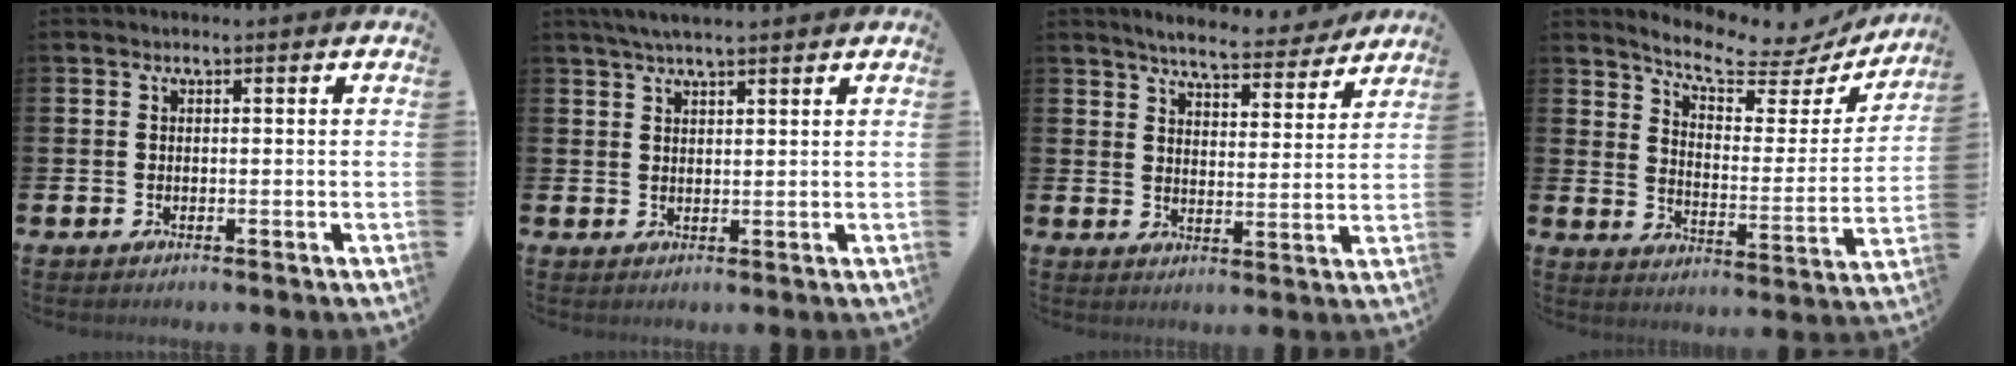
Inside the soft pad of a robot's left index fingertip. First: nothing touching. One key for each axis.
{"total": 3.5, "fx": 3.0, "fy": 0.4, "fz": 1.7, "tx": -0.033, "ty": -0.004, "tz": 0.054}
{"total": 5.7, "fx": 5.6, "fy": 0.6, "fz": 1.3, "tx": -0.029, "ty": -0.040, "tz": 0.092}
{"total": 7.2, "fx": 6.5, "fy": 1.8, "fz": 2.5, "tx": -0.069, "ty": -0.055, "tz": 0.104}